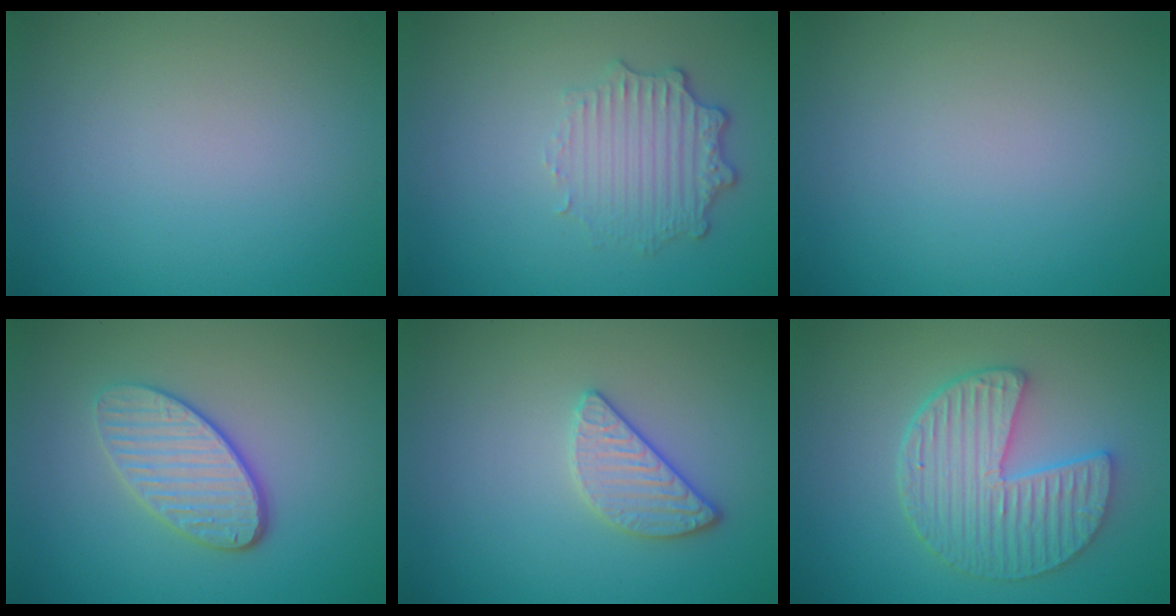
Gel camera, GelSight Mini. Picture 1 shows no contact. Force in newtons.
{"total": 3.4, "press": 2.7, "slide": 2.1}
{"total": 0.0}
{"total": 4.0, "press": 3.3, "slide": 2.3}
{"total": 2.5, "press": 2.3, "slide": 0.8}
{"total": 5.7, "press": 4.7, "slide": 3.3}